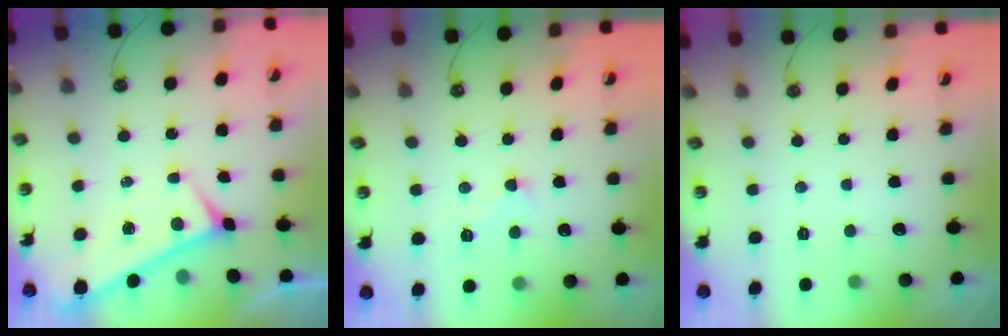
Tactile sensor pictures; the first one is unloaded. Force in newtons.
{"total": 1.6, "press": 1.4, "slide": 0.7}
{"total": 0.0}